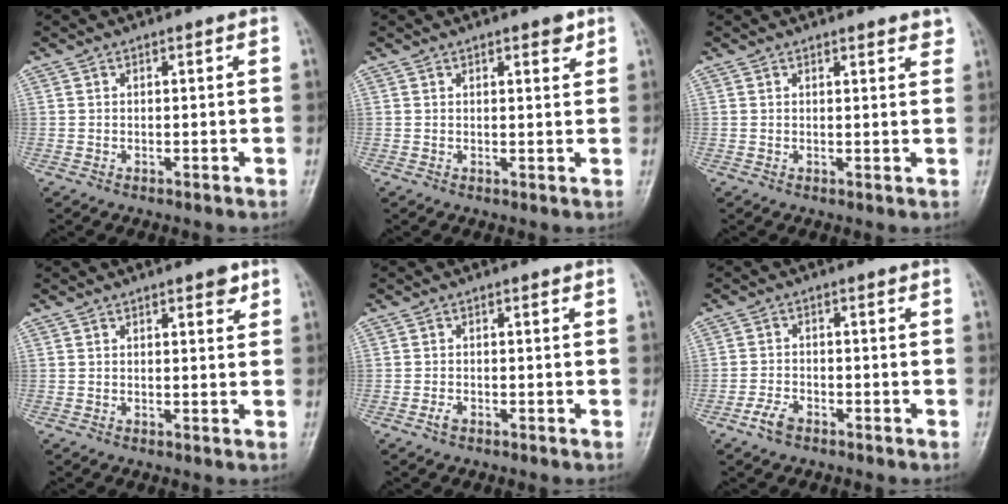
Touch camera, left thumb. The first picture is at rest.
{"total": 2.6, "force": [1.6, 1.0, 1.8], "torque": [-0.015, -0.008, 0.020]}
{"total": 2.5, "force": [2.1, 0.7, 1.3], "torque": [-0.002, -0.007, 0.023]}
{"total": 2.8, "force": [1.6, 1.1, 2.0], "torque": [-0.015, -0.006, 0.019]}
{"total": 1.3, "force": [-0.8, 0.7, 0.7], "torque": [-0.016, 0.001, -0.017]}
{"total": 3.2, "force": [-2.2, 1.6, 1.8], "torque": [-0.038, 0.010, -0.041]}